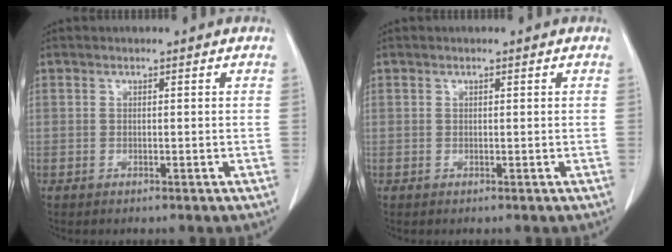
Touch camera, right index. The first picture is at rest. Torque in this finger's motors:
{"motor_torque": [-0.05, 0.01, 0.00, -0.01]}